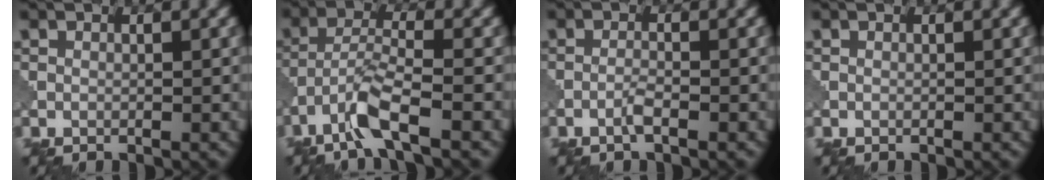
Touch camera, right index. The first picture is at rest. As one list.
[{"total": 4.3, "force": [-2.9, 0.5, 3.1], "torque": [-0.065, 0.006, -0.067]}, {"total": 1.3, "force": [-0.8, 0.1, 1.0], "torque": [-0.020, 0.004, -0.017]}, {"total": 0.0}]